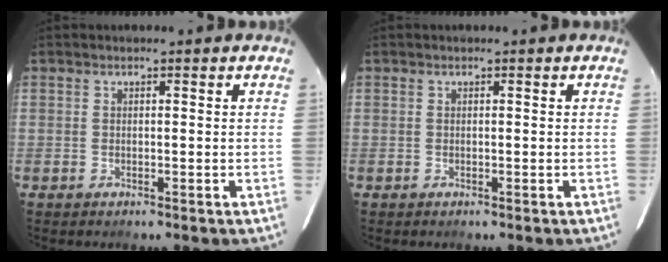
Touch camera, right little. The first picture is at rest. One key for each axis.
{"total": 0.0}